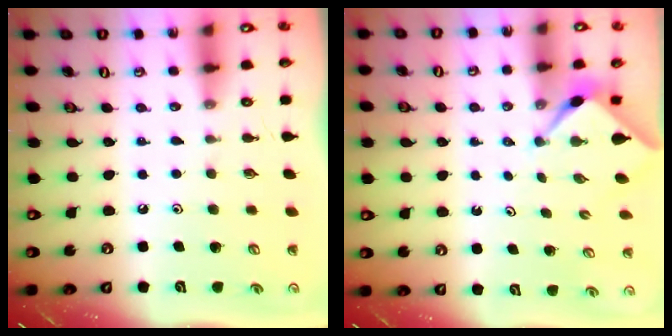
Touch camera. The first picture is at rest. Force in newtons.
{"total": 2.3, "press": 2.3, "slide": 0.1}